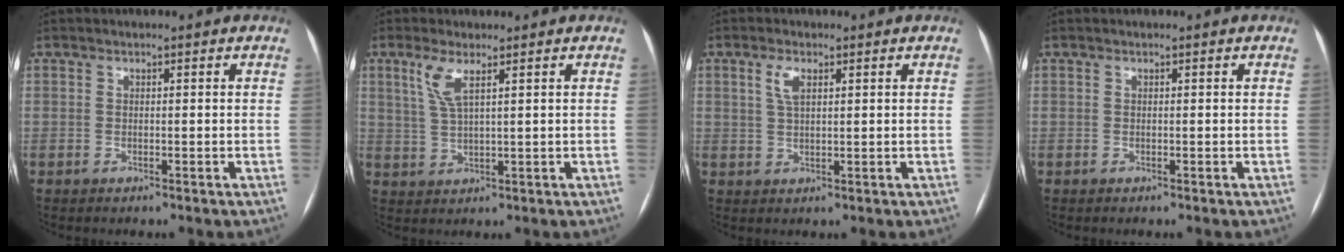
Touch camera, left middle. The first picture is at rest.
{"total": 4.2, "force": [2.2, 0.5, 3.6], "torque": [-0.086, 0.005, 0.050]}
{"total": 3.0, "force": [1.3, 1.0, 2.5], "torque": [-0.054, 0.005, 0.029]}
{"total": 0.0}